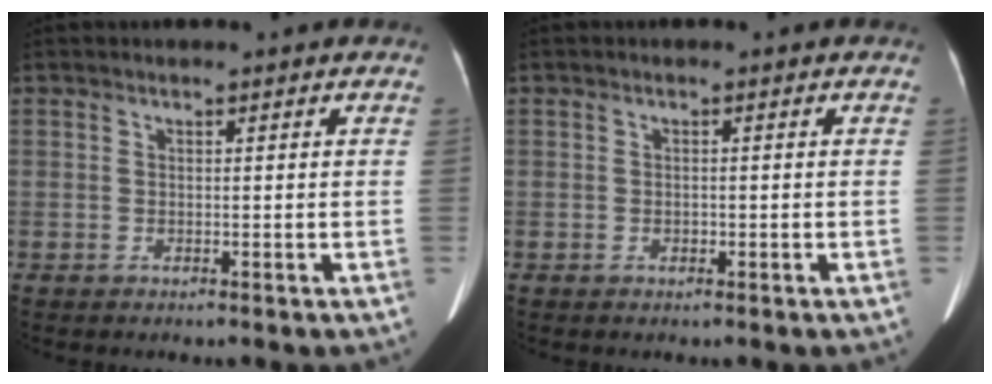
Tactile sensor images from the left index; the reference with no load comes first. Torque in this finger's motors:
{"motor_torque": [-0.17, 0.19, -0.09, -0.01]}